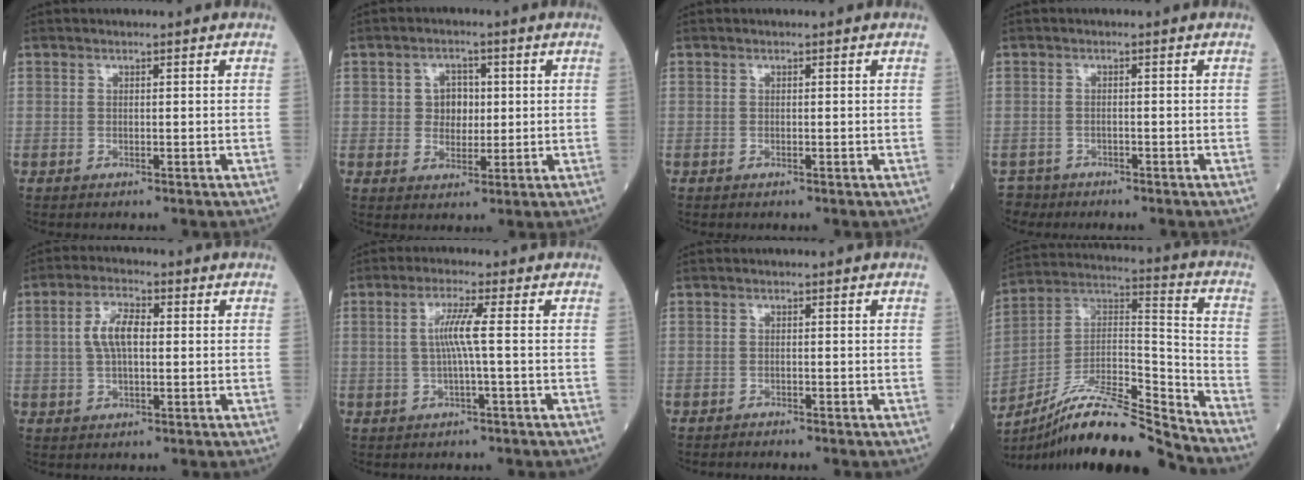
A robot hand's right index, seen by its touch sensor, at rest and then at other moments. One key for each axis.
{"total": 4.2, "fx": 0.6, "fy": 3.3, "fz": 2.5, "tx": -0.031, "ty": 0.009, "tz": 0.013}
{"total": 0.0}
{"total": 1.7, "fx": -1.4, "fy": 0.8, "fz": -0.6, "tx": 0.004, "ty": 0.001, "tz": -0.026}
{"total": 5.6, "fx": 0.6, "fy": 2.2, "fz": 5.1, "tx": -0.108, "ty": 0.011, "tz": 0.010}
{"total": 4.9, "fx": 0.1, "fy": -0.8, "fz": 4.8, "tx": -0.097, "ty": 0.006, "tz": 0.003}
{"total": 1.0, "fx": -1.0, "fy": 0.0, "fz": 0.3, "tx": -0.006, "ty": 0.000, "tz": -0.015}
{"total": 17.9, "fx": -15.6, "fy": 0.6, "fz": 8.6, "tx": -0.157, "ty": 0.029, "tz": -0.280}